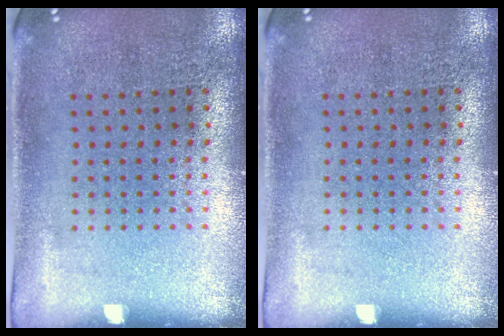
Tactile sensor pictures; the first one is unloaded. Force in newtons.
{"total": 0.0}